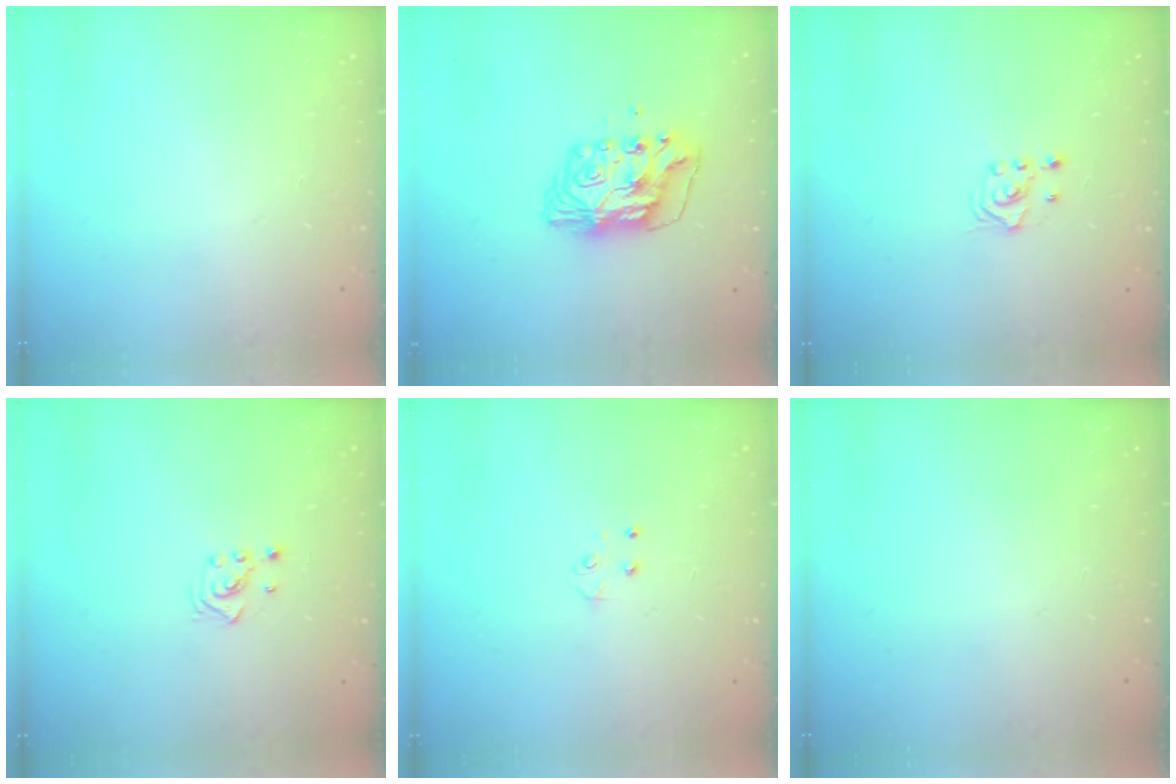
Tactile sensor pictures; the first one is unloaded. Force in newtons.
{"total": 9.2, "press": 9.2, "slide": 1.0}
{"total": 1.8, "press": 1.8, "slide": 0.2}
{"total": 2.2, "press": 2.2, "slide": 0.2}
{"total": 3.6, "press": 3.5, "slide": 0.4}
{"total": 0.0}